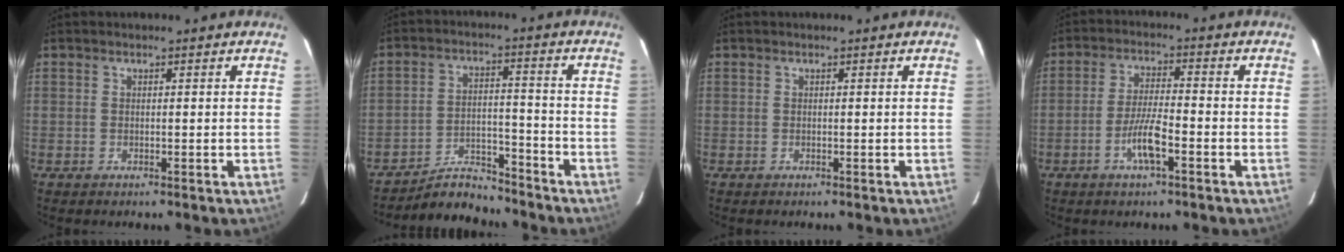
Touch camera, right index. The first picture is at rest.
{"total": 6.1, "force": [-5.9, 1.5, 0.2], "torque": [-0.006, 0.009, -0.098]}
{"total": 0.0}
{"total": 6.0, "force": [-2.6, 0.8, 5.3], "torque": [-0.105, -0.001, -0.050]}